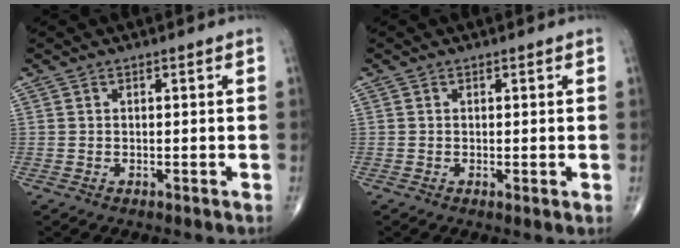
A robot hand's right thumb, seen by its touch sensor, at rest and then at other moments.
{"total": 0.9, "force": [0.1, 0.1, 0.9], "torque": [-0.017, -0.004, -0.002]}